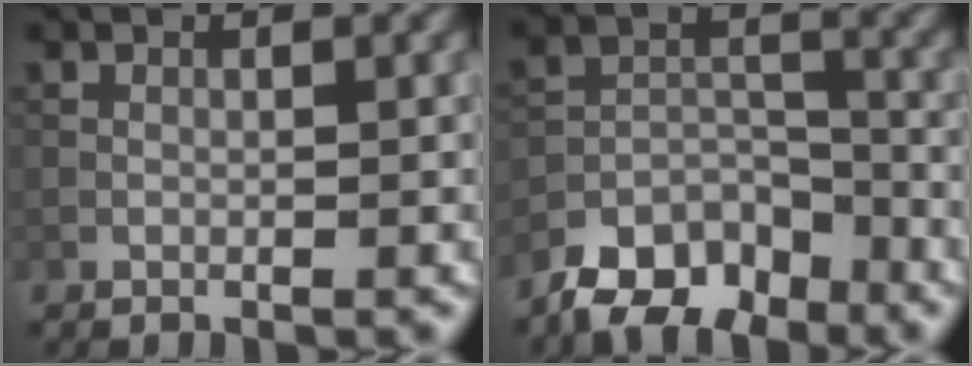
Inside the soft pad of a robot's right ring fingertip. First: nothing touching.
{"total": 7.2, "force": [-5.9, 3.1, 2.7], "torque": [-0.044, -0.004, -0.112]}